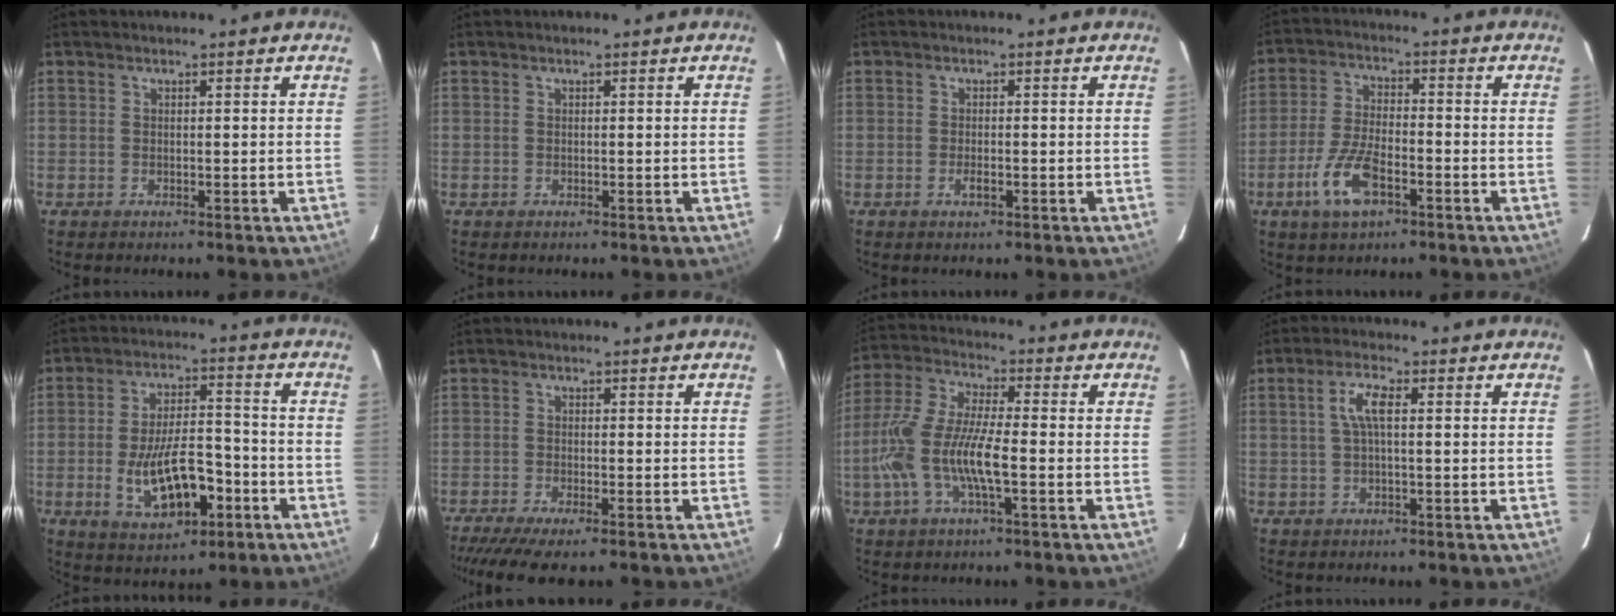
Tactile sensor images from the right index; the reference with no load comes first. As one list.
[{"total": 0.0}, {"total": 1.7, "force": [-0.7, 0.6, 1.4], "torque": [-0.029, -0.002, -0.013]}, {"total": 9.7, "force": [-4.8, 3.9, 7.5], "torque": [-0.163, -0.005, -0.089]}, {"total": 13.5, "force": [-4.7, 5.9, 11.2], "torque": [-0.212, 0.001, -0.061]}, {"total": 7.5, "force": [-6.0, 0.9, 4.4], "torque": [-0.102, -0.031, -0.105]}, {"total": 13.4, "force": [-3.4, 3.2, 12.5], "torque": [-0.268, -0.002, -0.069]}, {"total": 4.2, "force": [0.6, 0.9, 4.0], "torque": [-0.079, 0.008, 0.012]}]